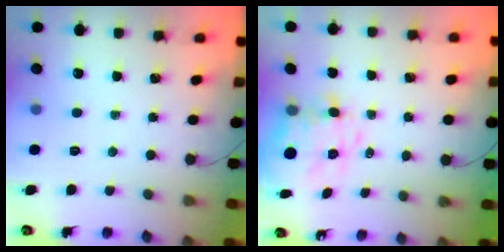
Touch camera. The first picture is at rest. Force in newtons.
{"total": 11.5, "press": 11.1, "slide": 3.0}